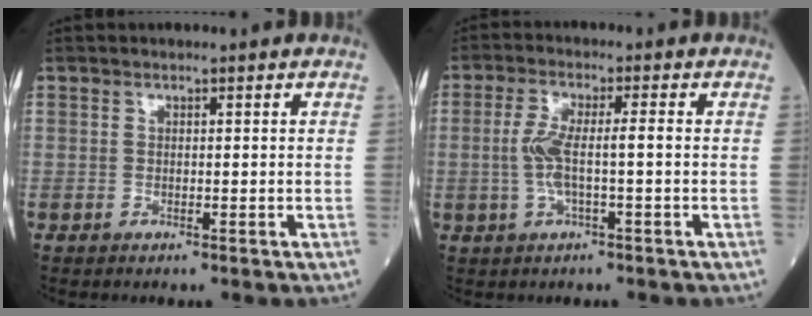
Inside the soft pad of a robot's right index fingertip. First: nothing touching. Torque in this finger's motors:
{"motor_torque": [1.08, -0.17, 0.53, 0.16]}